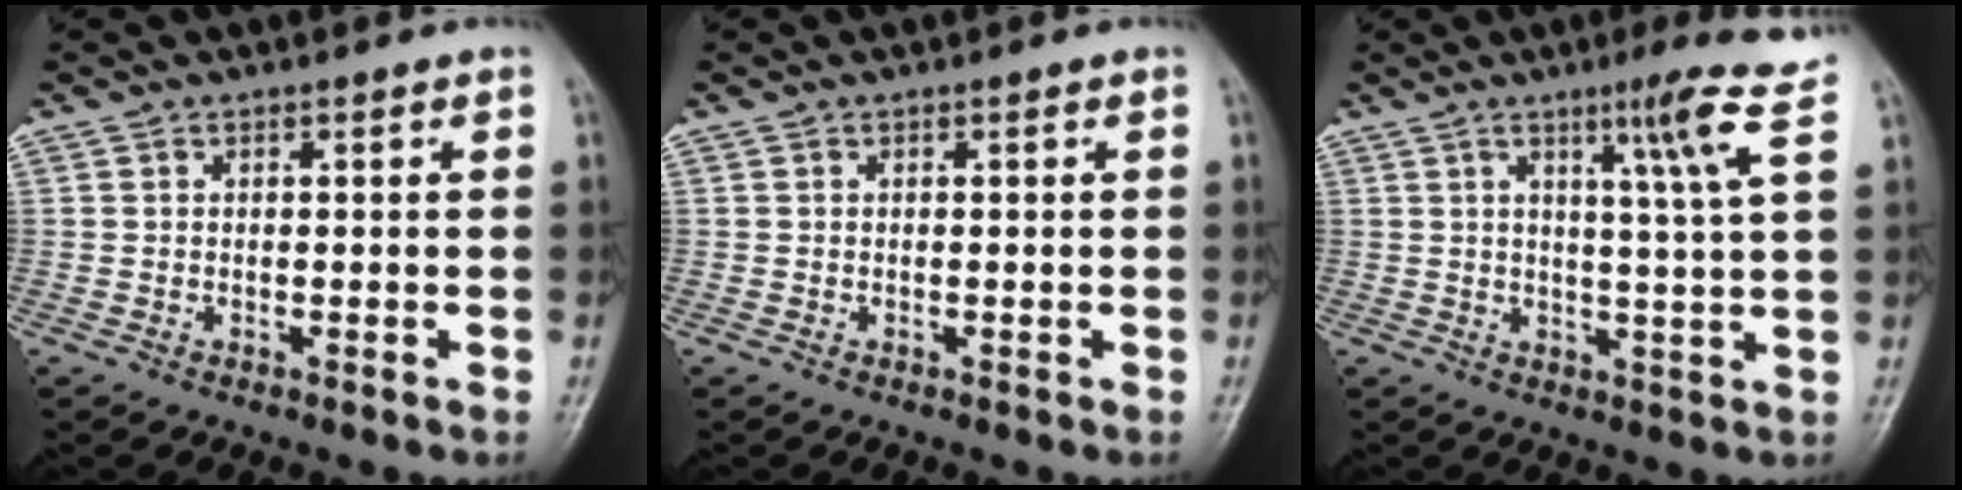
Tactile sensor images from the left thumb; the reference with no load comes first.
{"total": 0.0}
{"total": 9.5, "force": [4.8, -1.3, 8.1], "torque": [-0.115, -0.024, 0.069]}